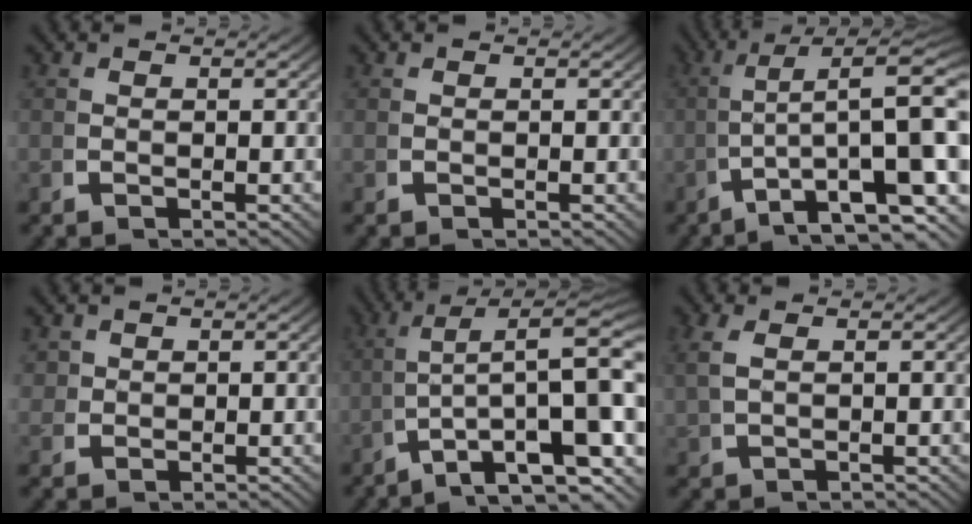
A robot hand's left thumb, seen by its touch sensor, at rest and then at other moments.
{"total": 0.0}
{"total": 11.6, "force": [0.5, 4.8, 10.5], "torque": [-0.159, -0.005, 0.014]}
{"total": 1.7, "force": [0.9, 1.3, 0.6], "torque": [-0.015, -0.003, 0.023]}
{"total": 10.4, "force": [-0.4, 4.3, 9.4], "torque": [-0.152, -0.017, 0.006]}
{"total": 1.6, "force": [0.7, 0.4, 1.3], "torque": [-0.037, 0.006, 0.023]}